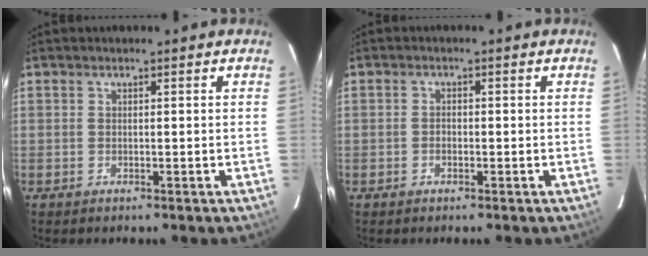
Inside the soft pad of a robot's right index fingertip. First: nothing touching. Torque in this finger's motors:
{"motor_torque": [-0.21, -0.07, -0.10, -0.01]}